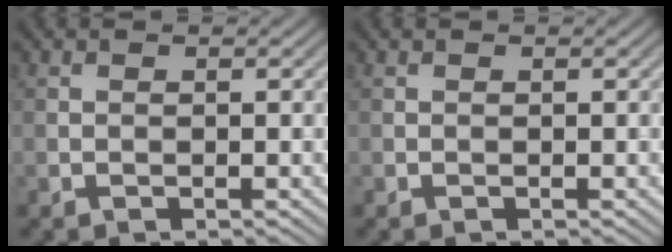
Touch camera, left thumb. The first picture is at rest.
{"total": 0.0}